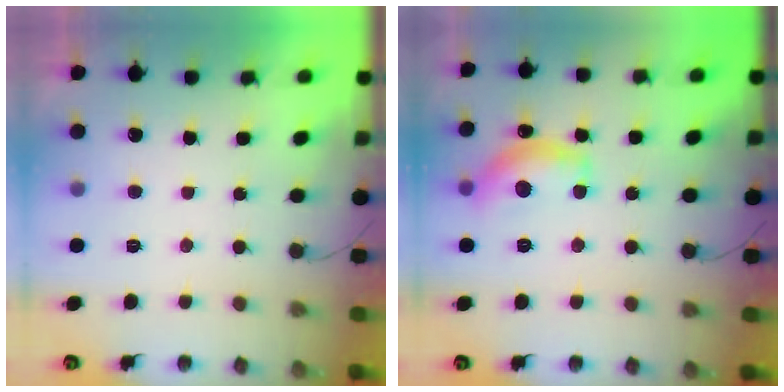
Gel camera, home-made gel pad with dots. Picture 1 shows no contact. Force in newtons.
{"total": 13.3, "press": 13.3, "slide": 0.8}